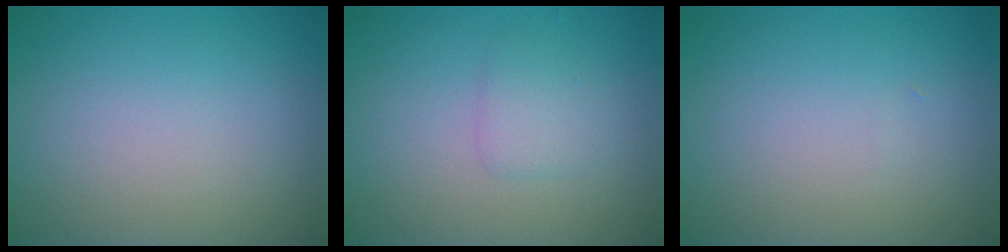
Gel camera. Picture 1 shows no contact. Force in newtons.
{"total": 1.7, "press": 1.7, "slide": 0.0}
{"total": 0.0}